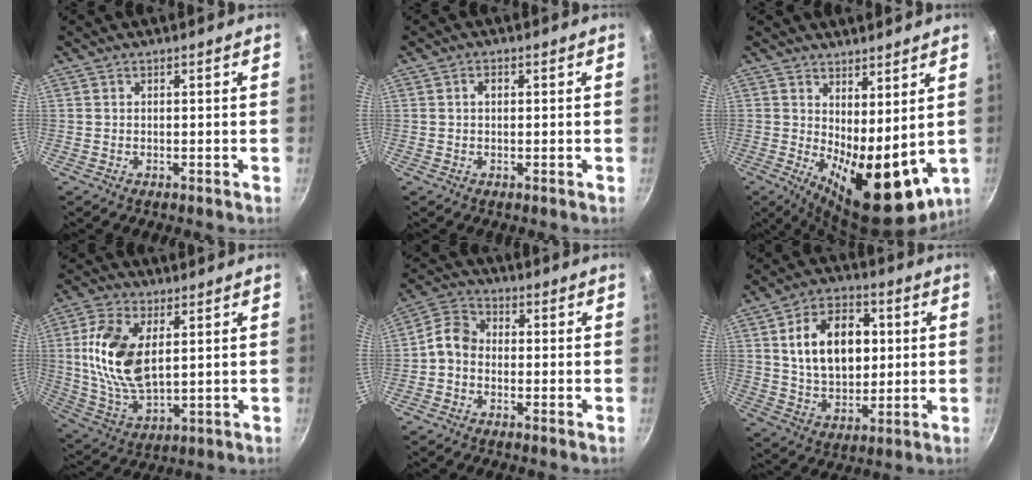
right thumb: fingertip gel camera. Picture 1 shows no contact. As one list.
[{"total": 1.7, "force": [0.3, 1.1, 1.2], "torque": [-0.016, 0.006, 0.004]}, {"total": 14.5, "force": [1.4, 6.4, 13.0], "torque": [-0.156, -0.028, 0.039]}, {"total": 15.1, "force": [3.2, 8.2, 12.2], "torque": [-0.235, -0.012, 0.069]}, {"total": 5.5, "force": [-1.6, 4.2, 3.1], "torque": [-0.052, 0.030, -0.048]}, {"total": 16.3, "force": [3.1, 11.0, 11.7], "torque": [-0.159, 0.002, 0.052]}]